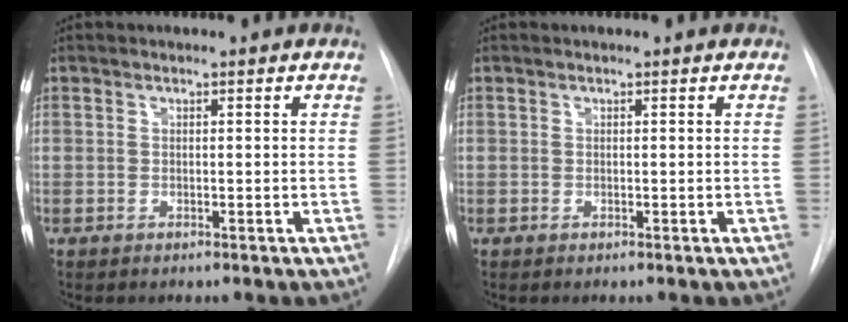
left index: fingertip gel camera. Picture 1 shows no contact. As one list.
[{"total": 0.0}]